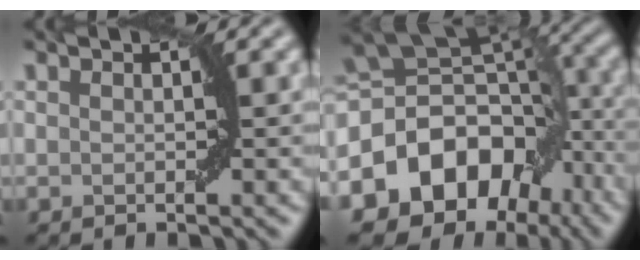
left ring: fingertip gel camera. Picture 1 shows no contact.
{"total": 13.0, "force": [-5.7, 9.5, 6.9], "torque": [-0.128, 0.006, -0.101]}